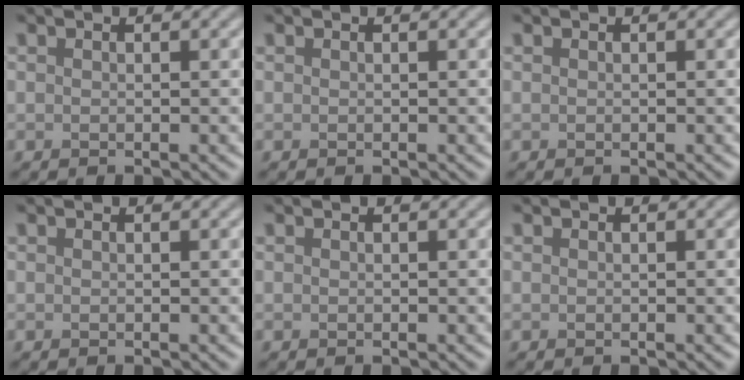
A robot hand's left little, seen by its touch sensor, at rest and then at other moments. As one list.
[{"total": 0.0}, {"total": 0.0}, {"total": 0.0}, {"total": 0.0}, {"total": 0.0}]